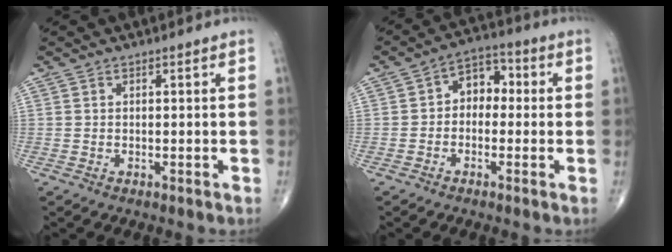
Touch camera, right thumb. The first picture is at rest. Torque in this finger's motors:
{"motor_torque": [-0.36, 0.40, 0.16, 0.29, 0.09]}